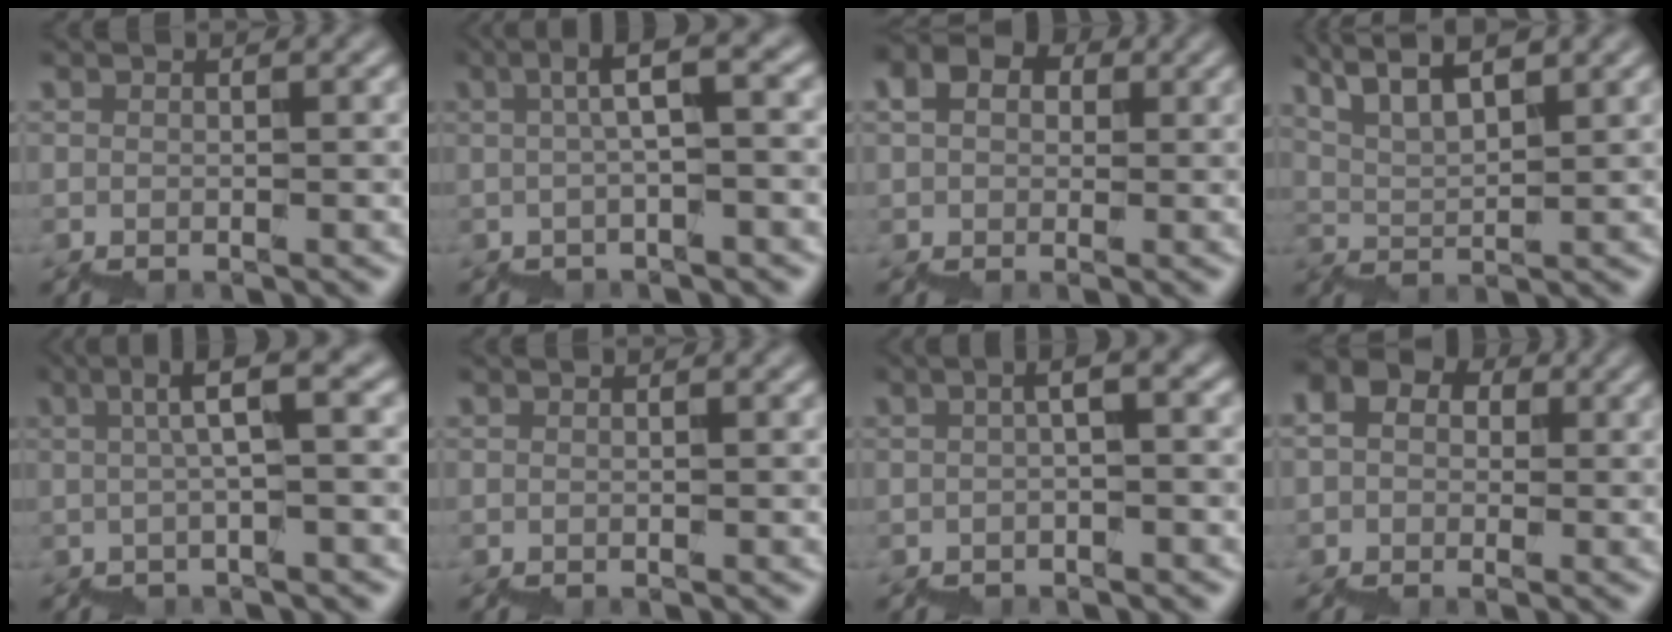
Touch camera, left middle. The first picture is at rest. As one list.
[{"total": 4.5, "force": [0.0, 0.8, 4.4], "torque": [-0.051, 0.030, -0.010]}, {"total": 2.6, "force": [0.8, 2.1, 1.4], "torque": [-0.023, 0.013, 0.012]}, {"total": 5.6, "force": [5.1, 0.8, 2.4], "torque": [-0.029, 0.020, 0.094]}, {"total": 4.7, "force": [0.5, 0.6, 4.6], "torque": [-0.054, 0.028, -0.001]}, {"total": 0.0}, {"total": 2.5, "force": [-0.5, 0.5, 2.4], "torque": [-0.032, 0.015, -0.011]}, {"total": 3.4, "force": [0.0, 2.8, 1.9], "torque": [-0.032, 0.010, 0.006]}]